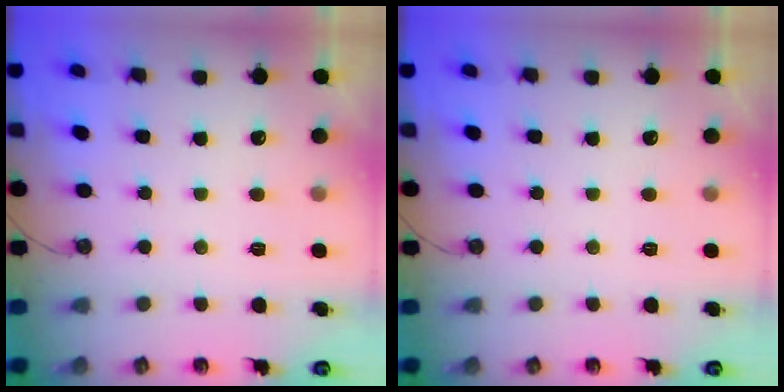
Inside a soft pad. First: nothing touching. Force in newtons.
{"total": 0.0}